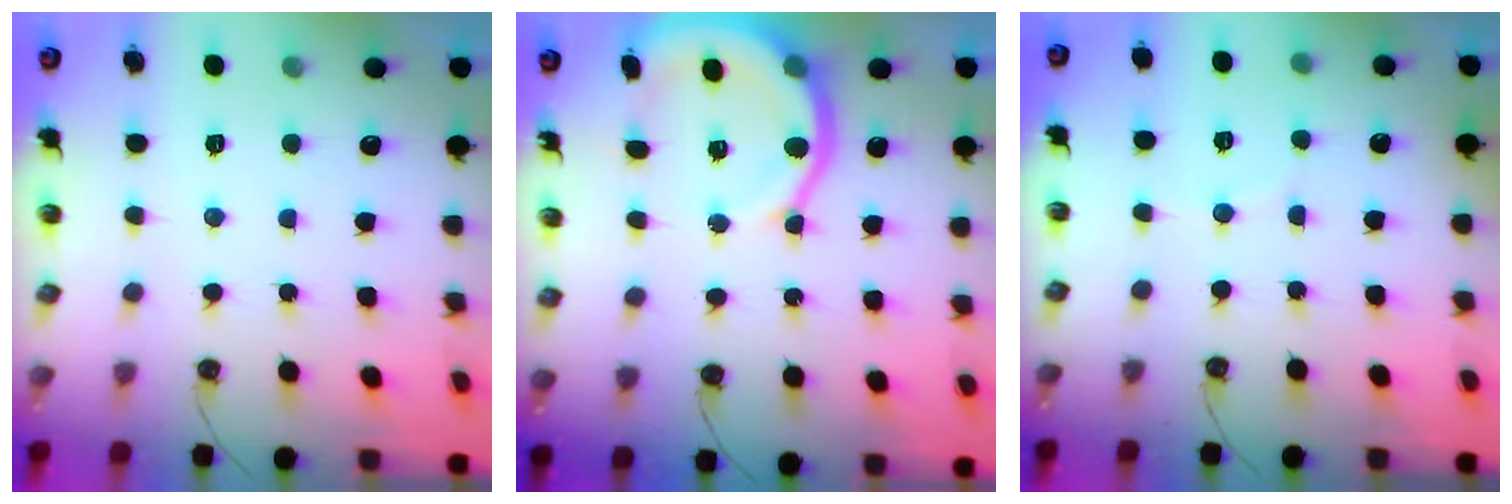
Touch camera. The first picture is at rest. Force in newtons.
{"total": 10.7, "press": 10.6, "slide": 1.5}
{"total": 3.4, "press": 3.2, "slide": 1.3}